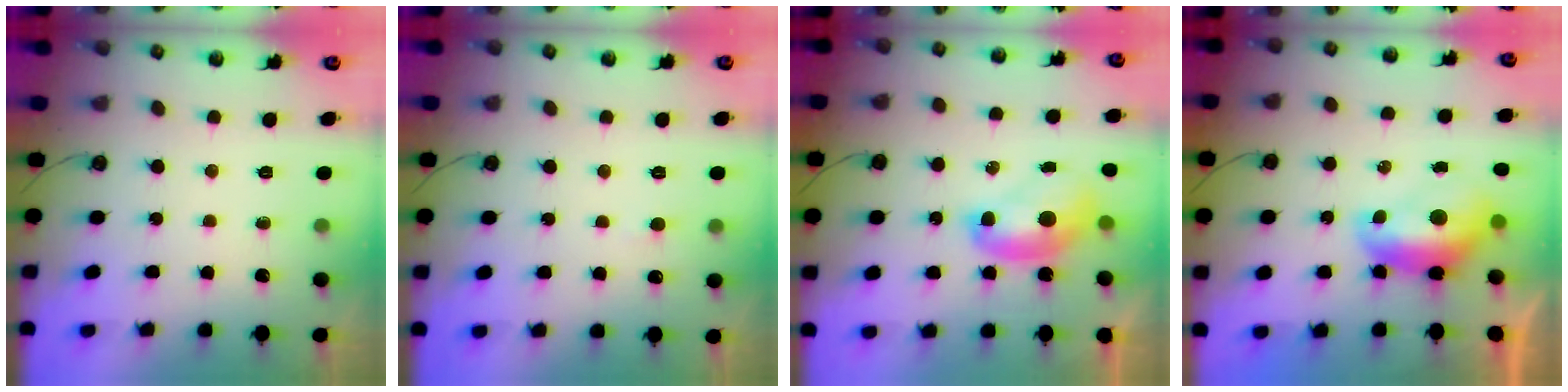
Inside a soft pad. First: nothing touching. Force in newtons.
{"total": 2.4, "press": 2.4, "slide": 0.4}
{"total": 2.5, "press": 2.5, "slide": 0.2}
{"total": 1.7, "press": 1.6, "slide": 0.6}